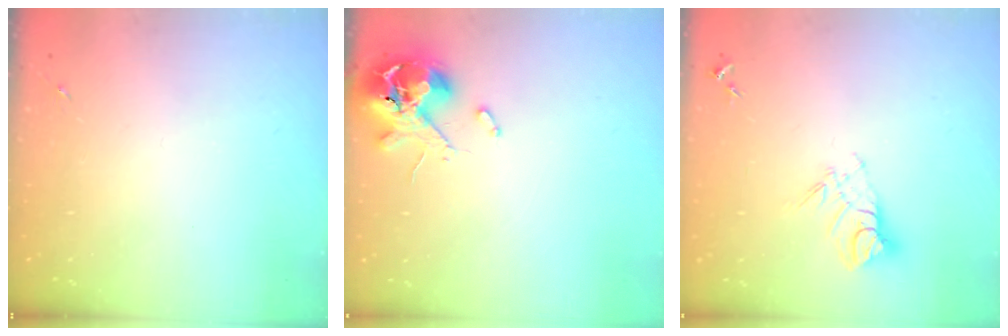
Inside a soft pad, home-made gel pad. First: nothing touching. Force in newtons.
{"total": 10.7, "press": 10.6, "slide": 1.4}
{"total": 8.8, "press": 8.7, "slide": 0.7}